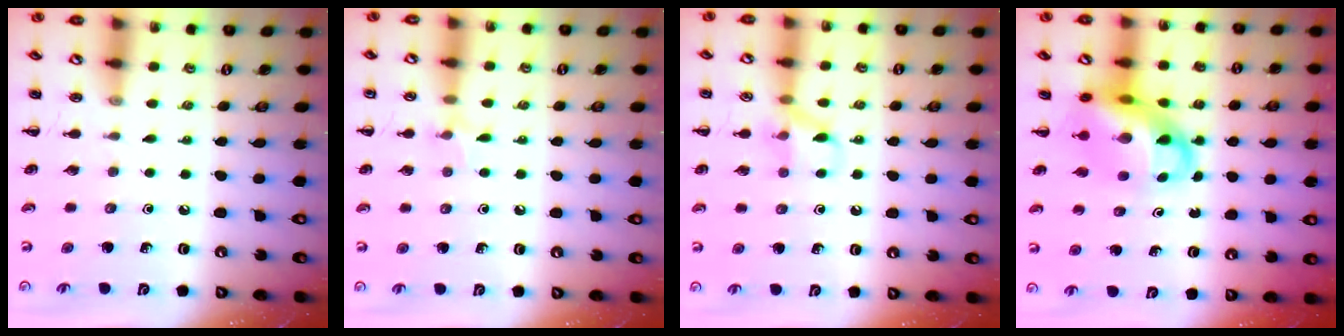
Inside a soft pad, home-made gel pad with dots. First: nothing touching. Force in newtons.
{"total": 5.8, "press": 5.5, "slide": 1.9}
{"total": 7.5, "press": 7.4, "slide": 1.0}
{"total": 12.3, "press": 11.8, "slide": 3.2}